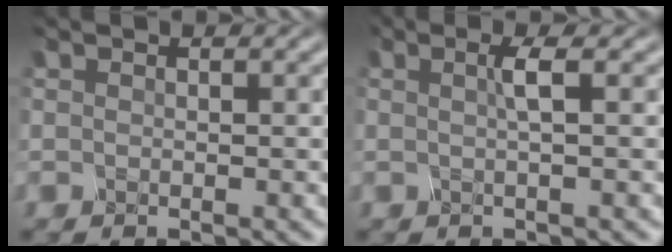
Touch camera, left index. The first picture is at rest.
{"total": 1.2, "force": [-0.3, 0.2, 1.2], "torque": [-0.015, 0.001, -0.009]}